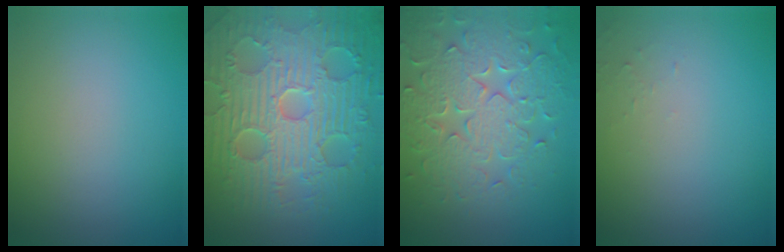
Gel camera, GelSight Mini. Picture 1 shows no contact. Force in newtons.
{"total": 9.2, "press": 6.8, "slide": 6.2}
{"total": 7.1, "press": 5.8, "slide": 4.1}
{"total": 0.6, "press": 0.6, "slide": 0.1}